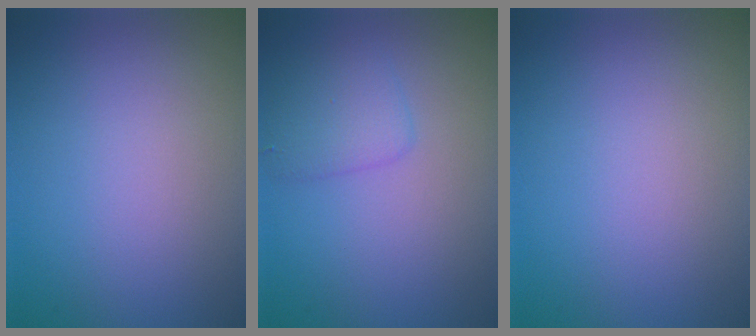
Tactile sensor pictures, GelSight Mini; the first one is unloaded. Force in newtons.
{"total": 2.2, "press": 2.2, "slide": 0.1}
{"total": 0.0}